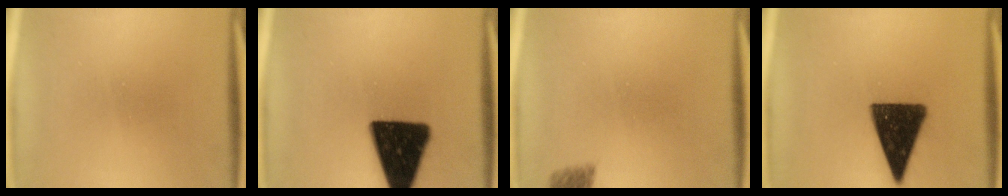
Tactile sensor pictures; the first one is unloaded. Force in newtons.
{"total": 18.5}
{"total": 2.7}
{"total": 14.6}